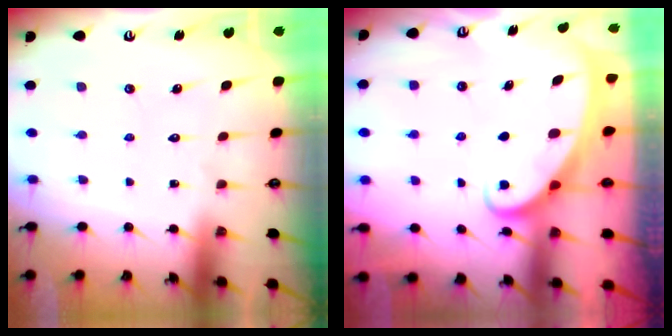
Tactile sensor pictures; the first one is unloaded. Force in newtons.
{"total": 2.2, "press": 2.2, "slide": 0.3}